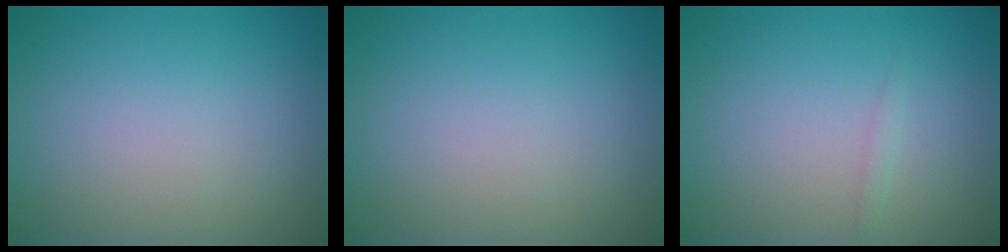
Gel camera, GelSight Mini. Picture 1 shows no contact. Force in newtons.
{"total": 0.0}
{"total": 0.6, "press": 0.6, "slide": 0.0}